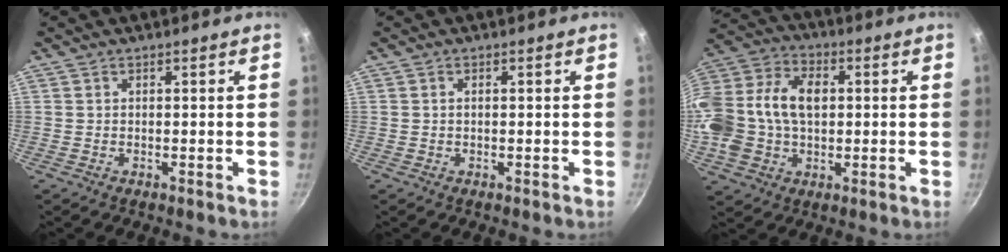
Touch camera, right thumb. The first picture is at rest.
{"total": 0.6, "force": [0.0, 0.3, 0.5], "torque": [-0.010, 0.003, 0.001]}
{"total": 20.4, "force": [0.9, 14.5, 14.2], "torque": [-0.281, 0.042, 0.009]}